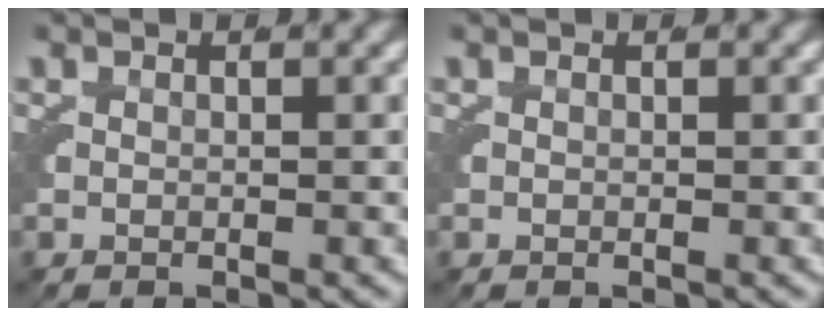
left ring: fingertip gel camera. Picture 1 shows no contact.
{"total": 0.0}